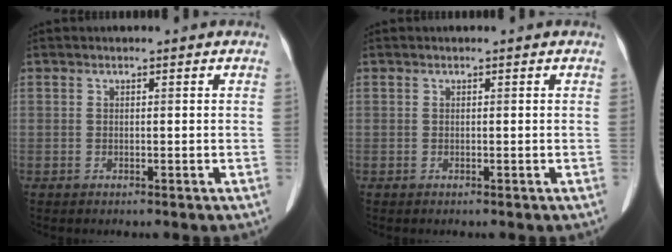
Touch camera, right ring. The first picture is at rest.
{"total": 0.0}